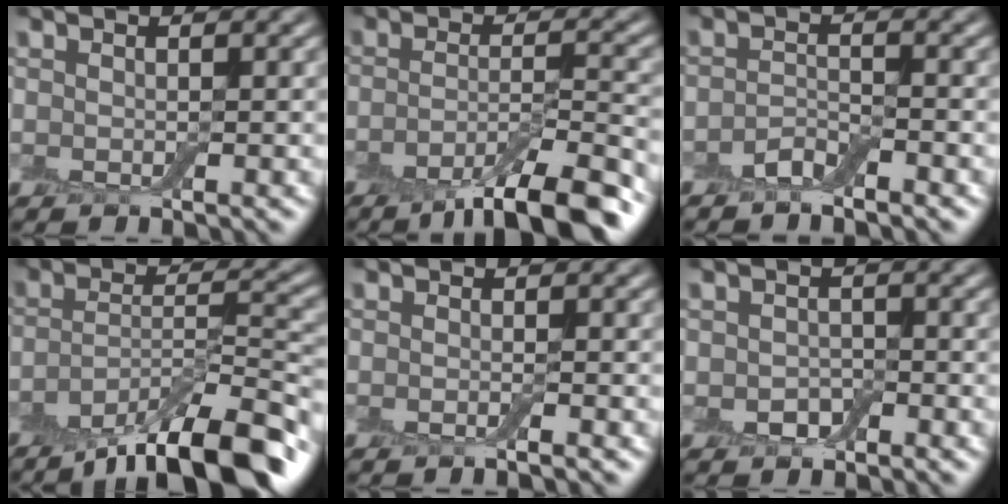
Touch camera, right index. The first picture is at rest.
{"total": 8.2, "force": [-5.2, 2.0, 6.1], "torque": [-0.086, -0.001, -0.089]}
{"total": 1.9, "force": [-1.5, 0.5, 1.0], "torque": [-0.022, 0.004, -0.032]}
{"total": 10.8, "force": [-7.4, 2.9, 7.2], "torque": [-0.111, -0.002, -0.129]}
{"total": 0.9, "force": [-0.4, 0.1, 0.8], "torque": [-0.011, -0.004, -0.010]}
{"total": 1.5, "force": [-0.6, 1.1, 0.8], "torque": [-0.014, -0.002, -0.013]}